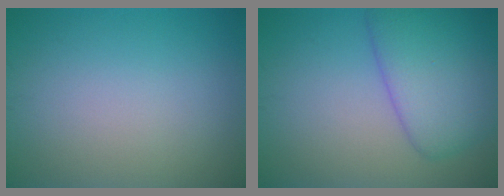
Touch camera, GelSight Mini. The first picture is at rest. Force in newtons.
{"total": 6.3, "press": 6.3, "slide": 0.2}